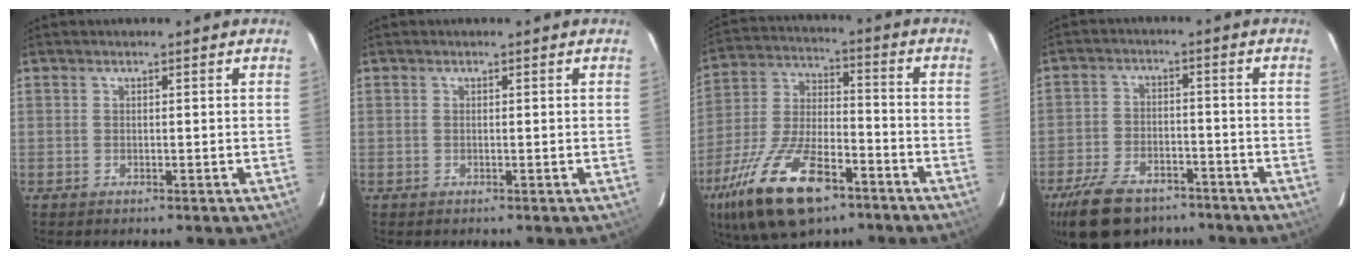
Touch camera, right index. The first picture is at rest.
{"total": 0.0}
{"total": 20.9, "force": [-12.4, 8.8, 14.3], "torque": [-0.298, -0.027, -0.218]}
{"total": 14.4, "force": [-10.5, 7.3, 6.8], "torque": [-0.161, -0.001, -0.165]}